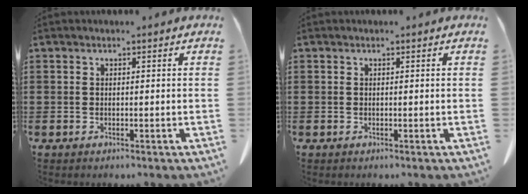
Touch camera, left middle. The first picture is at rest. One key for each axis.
{"total": 0.0}